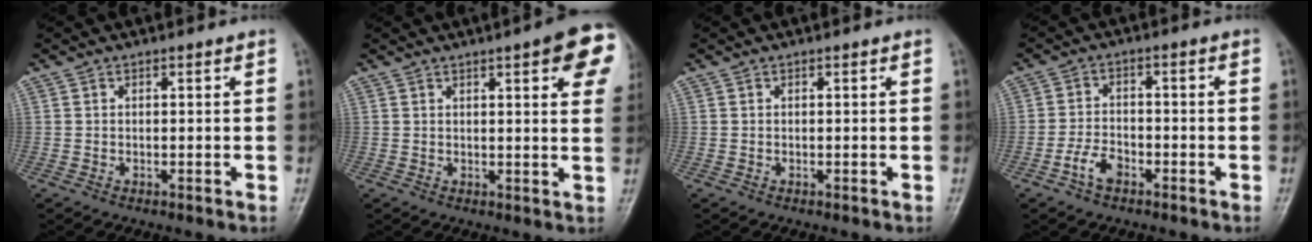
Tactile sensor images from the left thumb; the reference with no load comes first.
{"total": 10.9, "force": [4.8, 2.6, 9.4], "torque": [-0.089, -0.010, 0.051]}
{"total": 0.0}
{"total": 4.5, "force": [-2.7, 2.6, 2.6], "torque": [-0.046, 0.021, -0.053]}